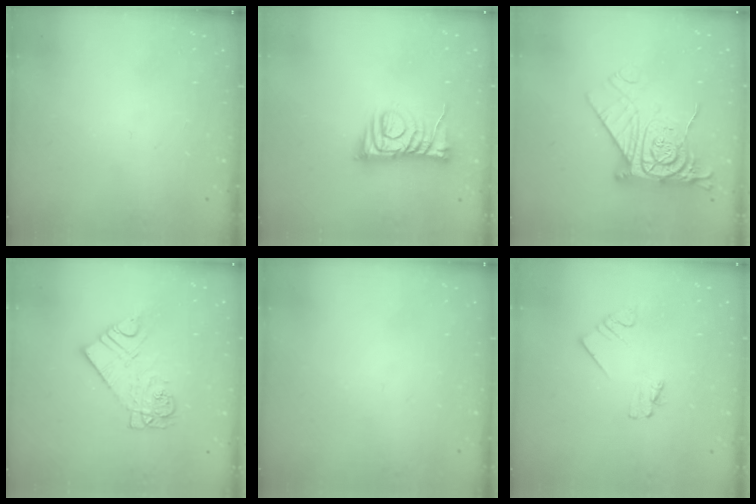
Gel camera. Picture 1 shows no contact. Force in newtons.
{"total": 9.6, "press": 9.6, "slide": 0.5}
{"total": 16.0, "press": 15.9, "slide": 1.4}
{"total": 10.5, "press": 10.4, "slide": 0.9}
{"total": 0.0}
{"total": 2.0, "press": 2.0, "slide": 0.3}